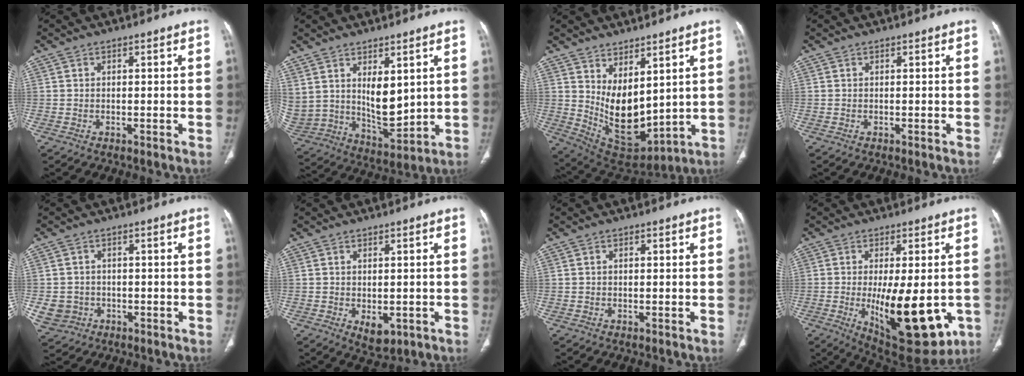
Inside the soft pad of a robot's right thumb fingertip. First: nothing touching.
{"total": 14.7, "force": [4.6, 8.2, 11.3], "torque": [-0.204, -0.036, 0.112]}
{"total": 13.0, "force": [3.7, 6.8, 10.5], "torque": [-0.153, -0.046, 0.098]}
{"total": 0.0}
{"total": 5.1, "force": [-1.1, 4.8, 1.5], "torque": [-0.020, 0.008, -0.011]}
{"total": 4.3, "force": [-1.1, 2.6, 3.2], "torque": [-0.038, -0.005, -0.001]}
{"total": 0.6, "force": [0.1, 0.4, 0.5], "torque": [-0.010, 0.002, 0.003]}
{"total": 18.5, "force": [-3.9, 7.4, 16.5], "torque": [-0.226, -0.022, -0.032]}